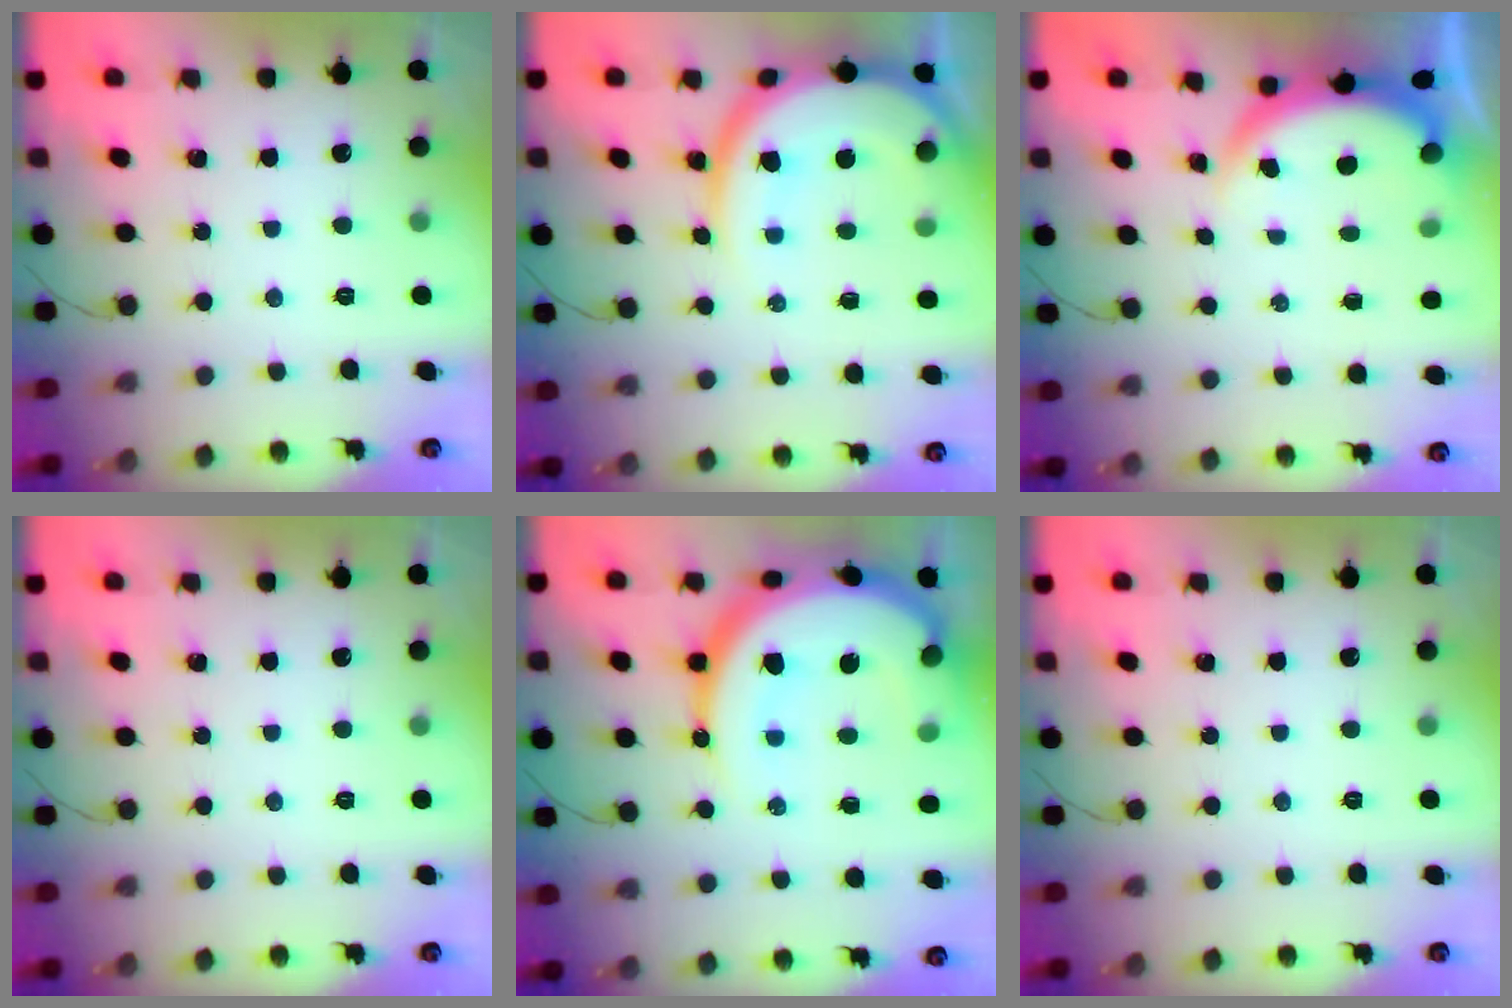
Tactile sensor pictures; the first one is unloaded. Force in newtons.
{"total": 15.2, "press": 15.2, "slide": 1.1}
{"total": 3.9, "press": 3.9, "slide": 0.1}
{"total": 0.0}
{"total": 24.2, "press": 24.1, "slide": 2.1}
{"total": 0.0}